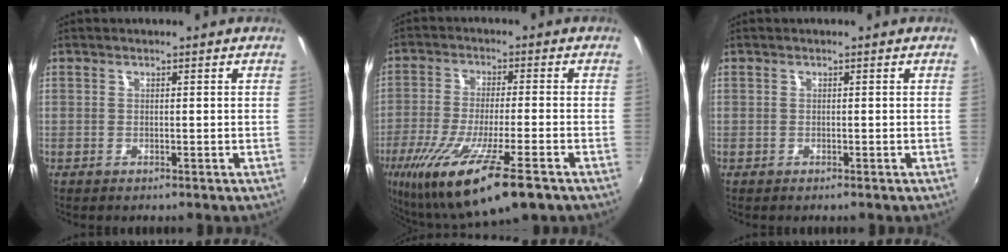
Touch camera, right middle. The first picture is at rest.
{"total": 17.9, "force": [-10.0, 3.2, 14.5], "torque": [-0.288, -0.066, -0.173]}
{"total": 0.0}